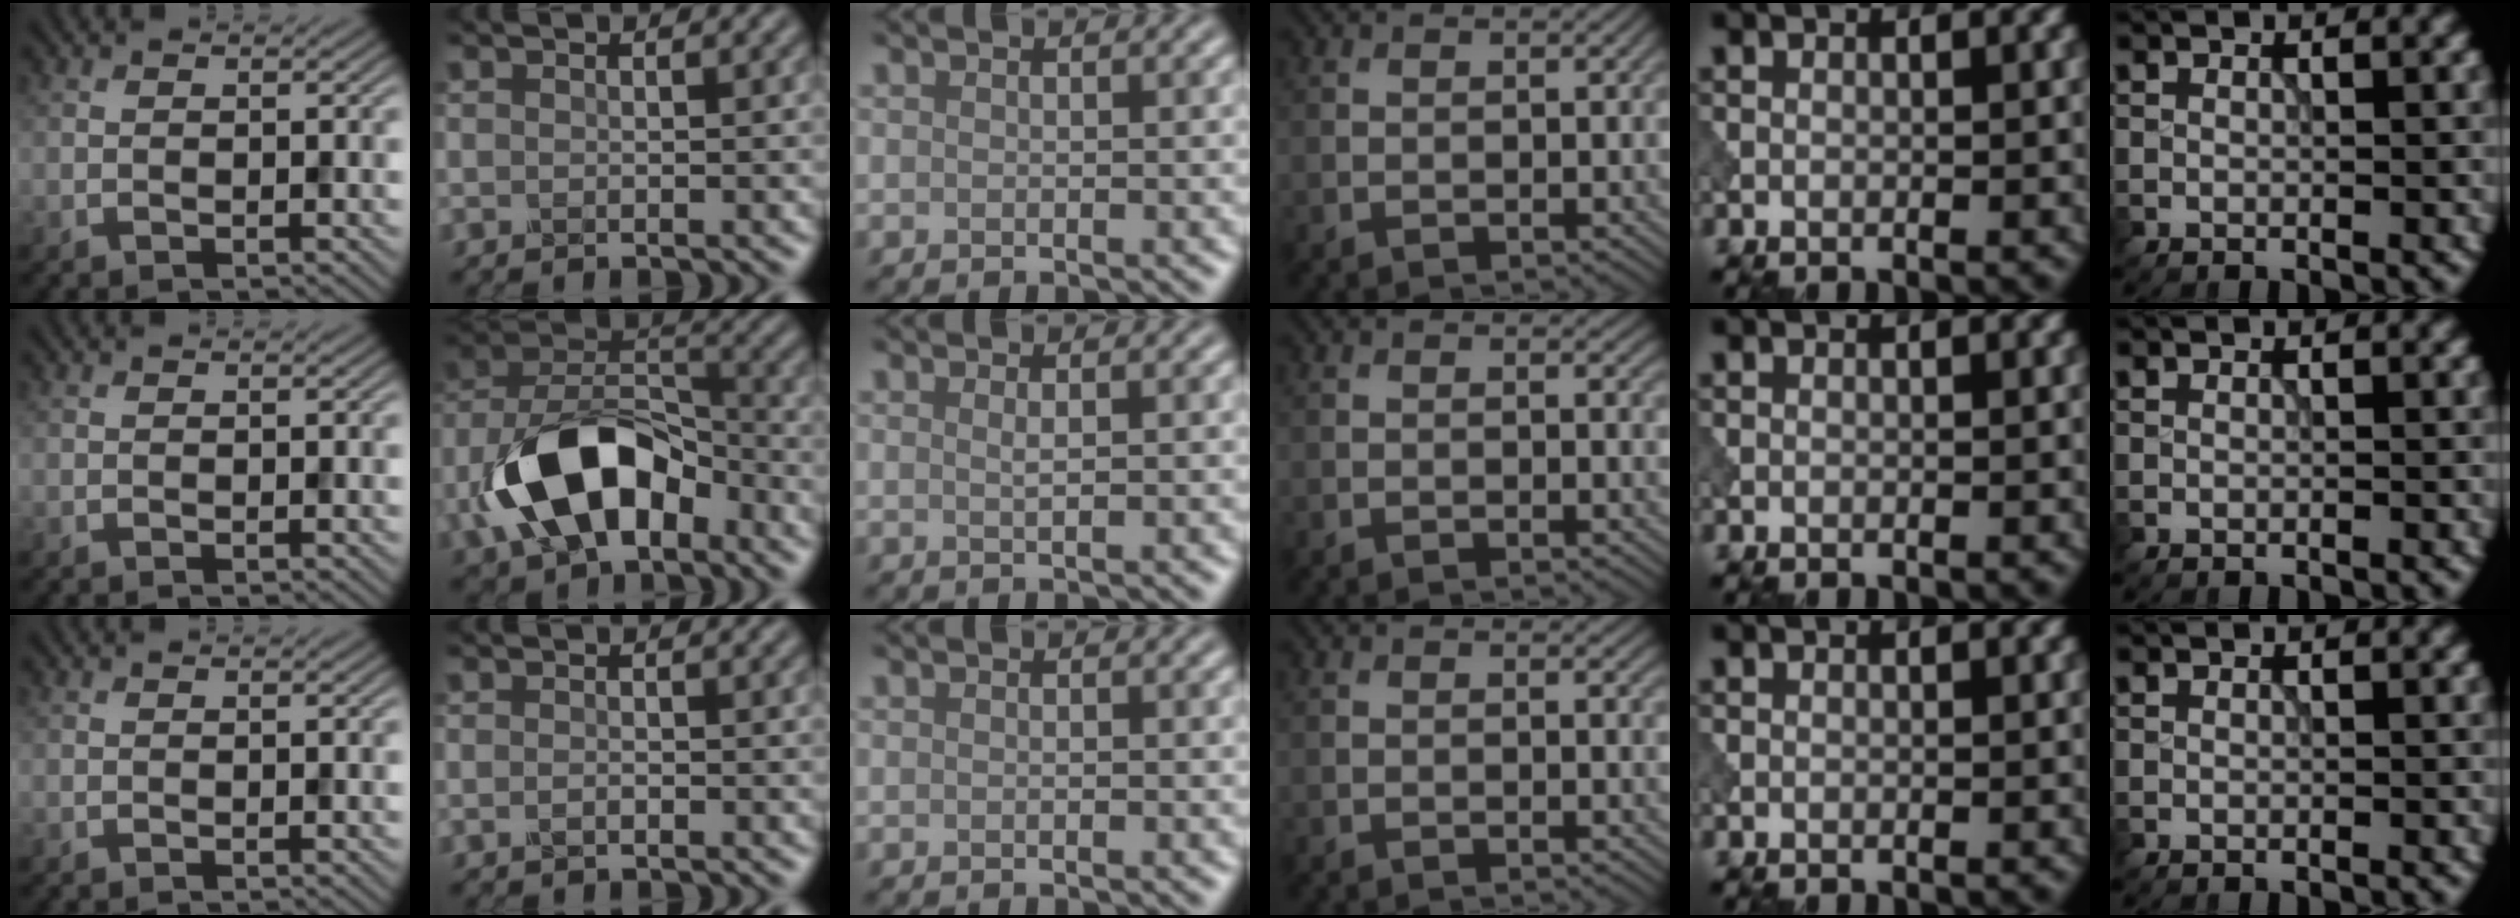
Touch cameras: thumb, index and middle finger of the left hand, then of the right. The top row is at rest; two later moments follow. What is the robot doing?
{"motion": "dispense", "object": "dispenser bottle"}